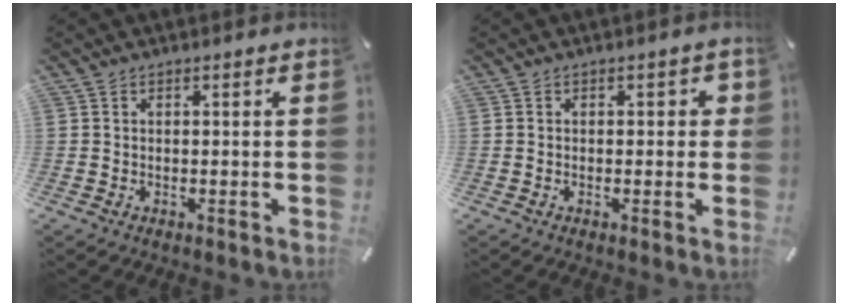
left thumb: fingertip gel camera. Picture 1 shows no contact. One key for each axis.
{"total": 1.8, "fx": -0.4, "fy": 1.2, "fz": 1.3, "tx": -0.017, "ty": 0.004, "tz": -0.010}